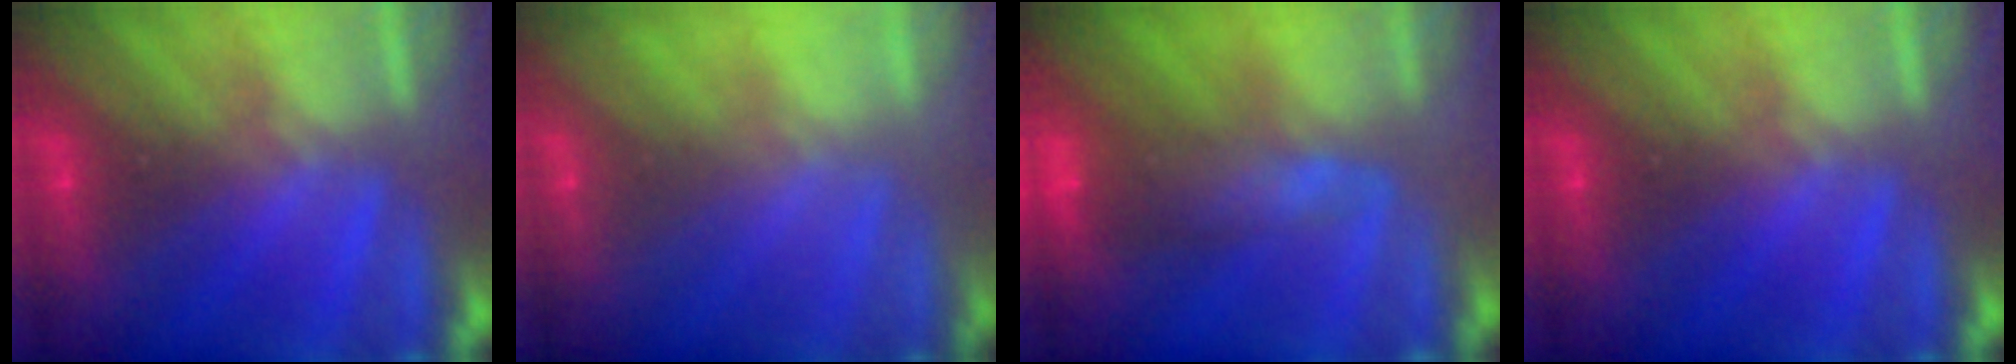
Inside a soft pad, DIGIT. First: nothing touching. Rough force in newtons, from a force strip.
{"total": 2.1}
{"total": 9.7}
{"total": 0.0}